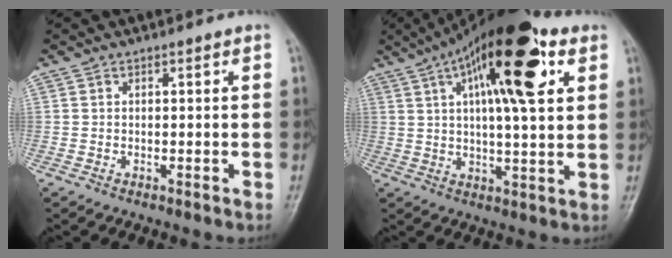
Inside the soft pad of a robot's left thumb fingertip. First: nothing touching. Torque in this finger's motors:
{"motor_torque": [2.43, 1.70, 2.34, -0.43, 0.51]}